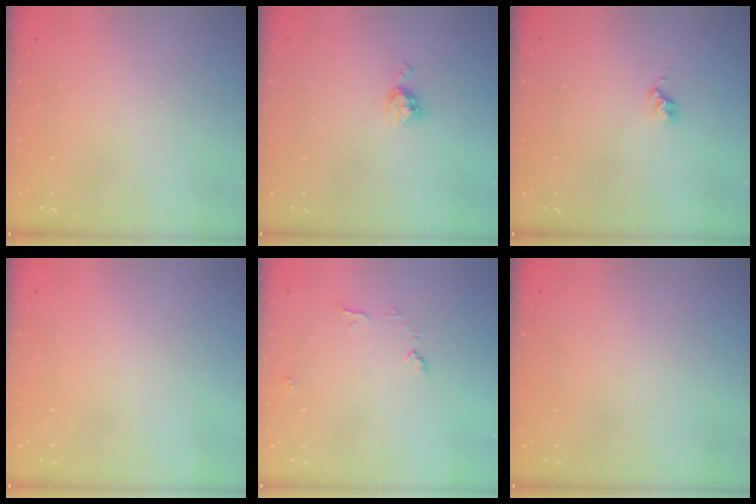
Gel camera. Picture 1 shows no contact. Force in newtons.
{"total": 5.9, "press": 5.9, "slide": 0.5}
{"total": 2.7, "press": 2.6, "slide": 0.4}
{"total": 0.0}
{"total": 6.8, "press": 6.8, "slide": 0.4}
{"total": 0.0}